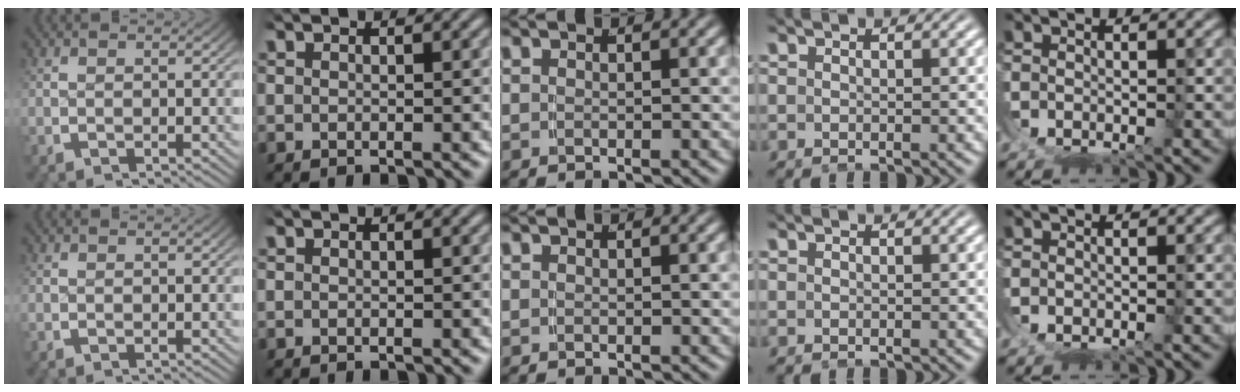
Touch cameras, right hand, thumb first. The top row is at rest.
{}